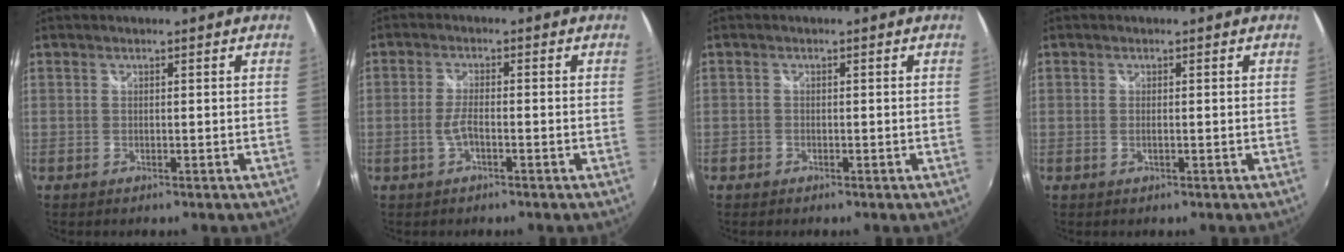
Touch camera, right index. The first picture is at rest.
{"total": 2.8, "force": [-1.3, 0.5, 2.4], "torque": [-0.055, 0.003, -0.026]}
{"total": 1.1, "force": [-0.7, 0.8, 0.2], "torque": [-0.007, 0.001, -0.014]}
{"total": 0.7, "force": [-0.3, 0.1, 0.6], "torque": [-0.013, 0.000, -0.006]}